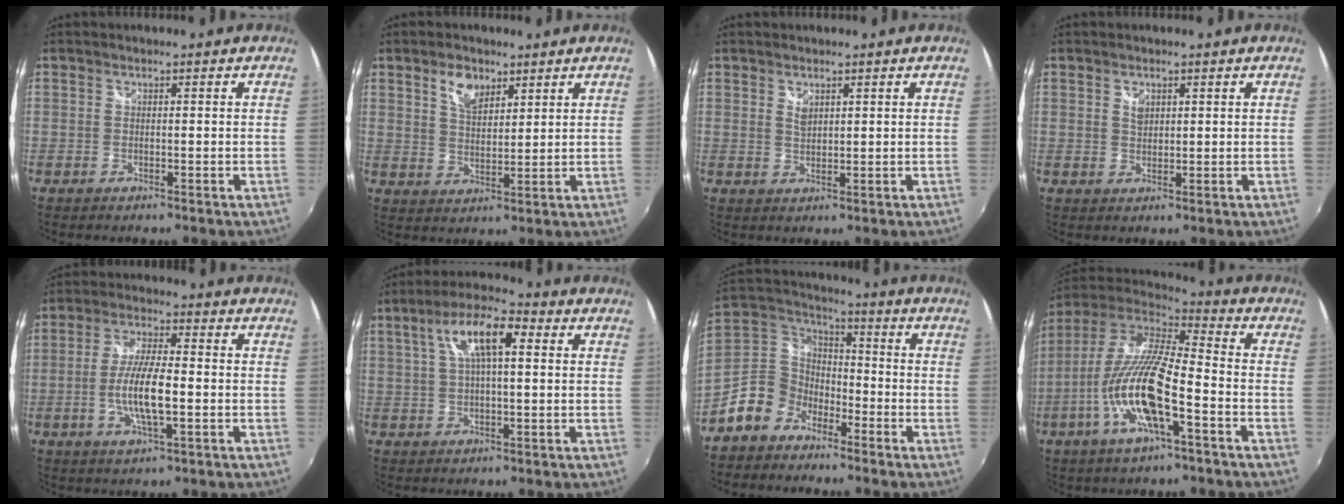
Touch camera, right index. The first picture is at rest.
{"total": 5.6, "force": [3.4, 3.1, 3.3], "torque": [-0.052, 0.006, 0.062]}
{"total": 2.1, "force": [1.2, 1.2, 1.3], "torque": [-0.018, -0.001, 0.021]}
{"total": 2.2, "force": [0.9, 1.5, 1.3], "torque": [-0.018, 0.002, 0.016]}
{"total": 9.4, "force": [-2.1, 2.1, 8.9], "torque": [-0.174, -0.002, -0.039]}
{"total": 10.1, "force": [3.0, 3.5, 9.0], "torque": [-0.164, 0.025, 0.050]}
{"total": 11.9, "force": [-7.8, 8.2, 3.8], "torque": [-0.102, 0.030, -0.153]}
{"total": 17.8, "force": [-6.7, 3.8, 16.1], "torque": [-0.309, -0.019, -0.132]}